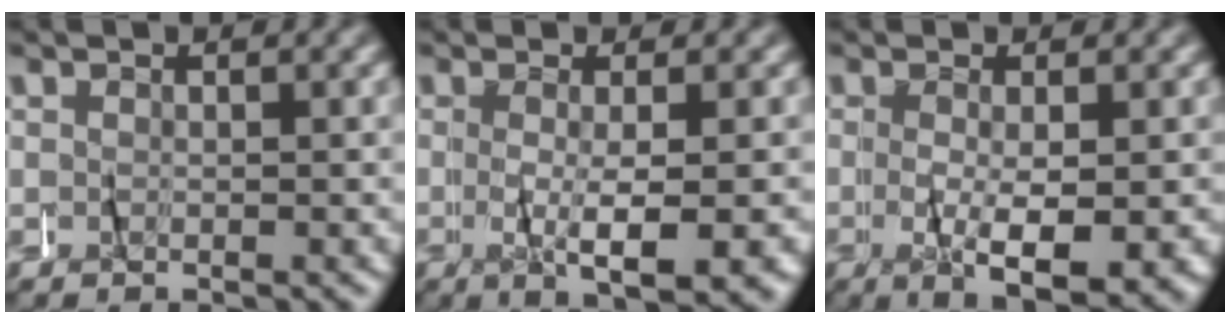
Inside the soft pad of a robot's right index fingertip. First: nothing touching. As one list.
[{"total": 5.2, "force": [-1.6, 0.4, 4.9], "torque": [-0.078, -0.006, -0.019]}, {"total": 6.4, "force": [-2.3, 1.9, 5.7], "torque": [-0.088, -0.018, -0.027]}]